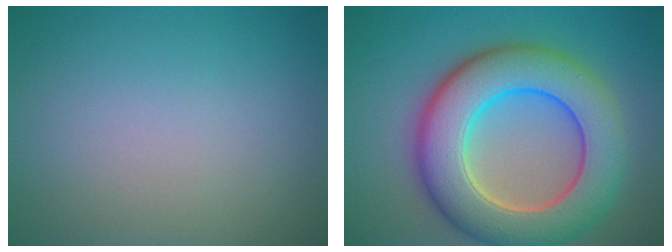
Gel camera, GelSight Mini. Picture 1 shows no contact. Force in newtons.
{"total": 11.2, "press": 11.2, "slide": 0.7}